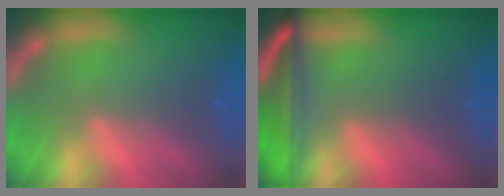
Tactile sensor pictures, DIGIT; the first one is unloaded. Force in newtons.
{"total": 7.6}